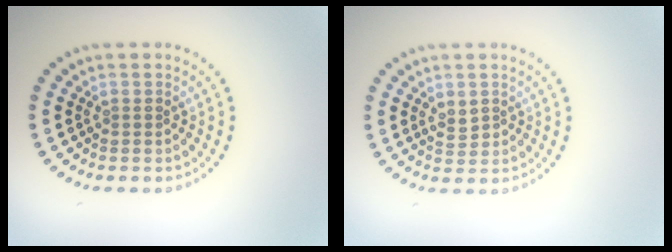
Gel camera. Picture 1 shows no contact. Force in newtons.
{"total": 1.6, "press": 1.5, "slide": 0.7}